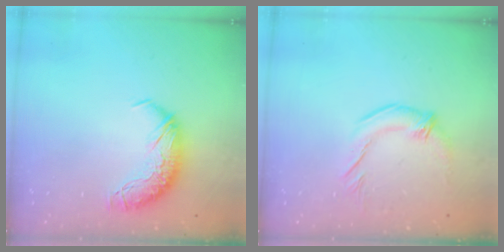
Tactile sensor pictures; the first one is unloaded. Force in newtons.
{"total": 1.1, "press": 0.9, "slide": 0.7}